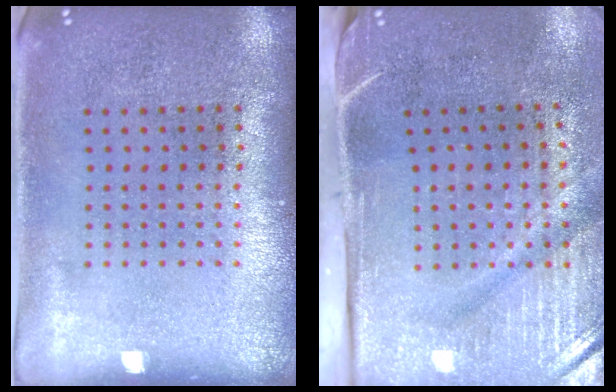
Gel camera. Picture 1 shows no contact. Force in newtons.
{"total": 4.9, "press": 4.0, "slide": 2.8}